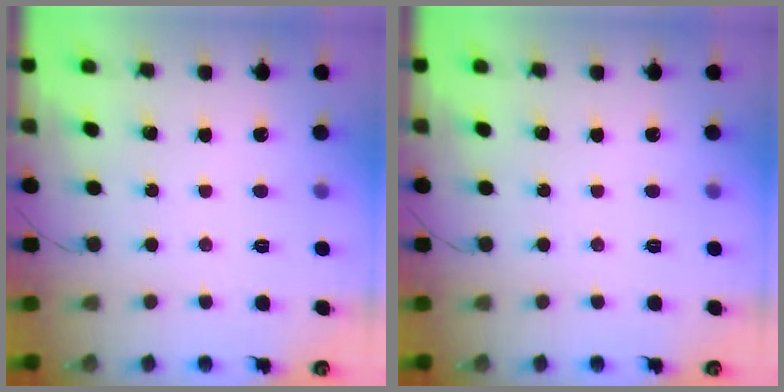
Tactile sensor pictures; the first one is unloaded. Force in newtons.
{"total": 0.0}